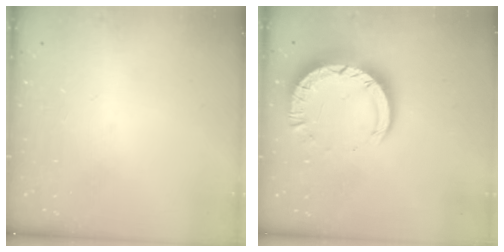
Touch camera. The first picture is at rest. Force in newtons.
{"total": 9.6, "press": 9.5, "slide": 1.1}